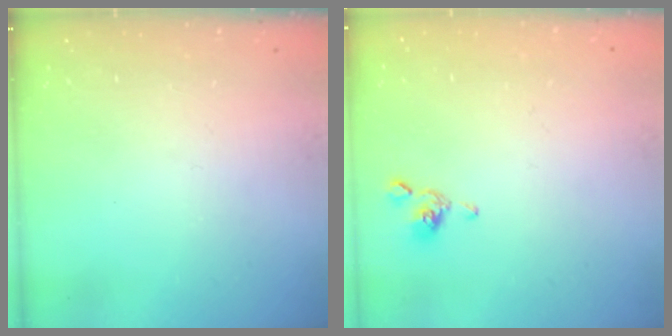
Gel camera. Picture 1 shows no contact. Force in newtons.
{"total": 2.5, "press": 2.5, "slide": 0.2}